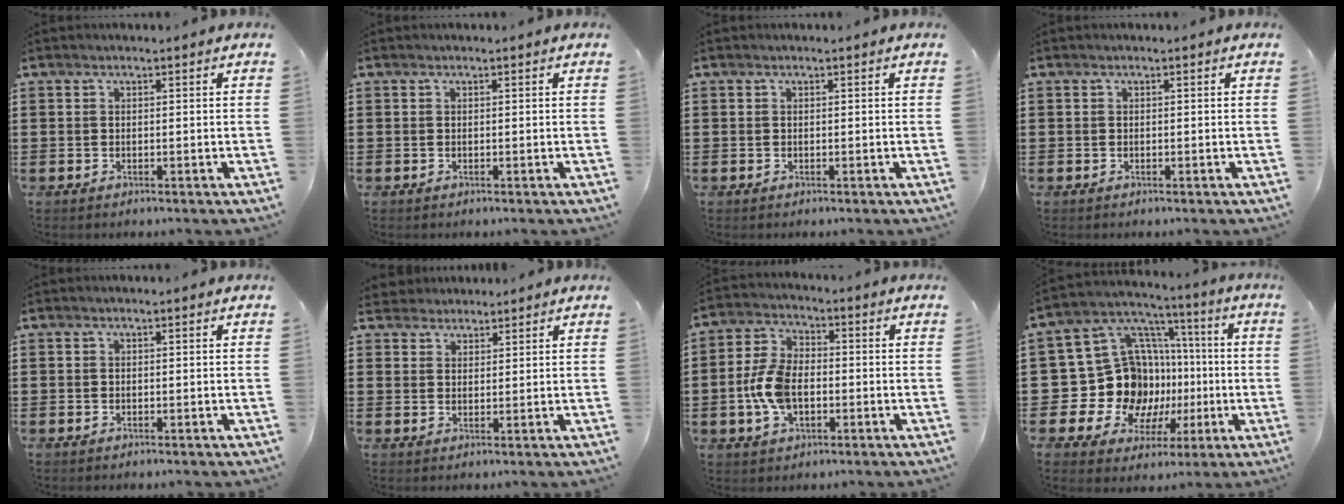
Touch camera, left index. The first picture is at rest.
{"total": 0.0}
{"total": 0.0}
{"total": 0.0}
{"total": 0.0}
{"total": 2.6, "force": [2.2, 1.2, -0.4], "torque": [-0.002, 0.006, 0.044]}
{"total": 8.1, "force": [-1.4, 4.8, 6.3], "torque": [-0.160, -0.001, -0.034]}
{"total": 16.8, "force": [-2.0, 15.3, 6.8], "torque": [-0.164, -0.020, 0.002]}